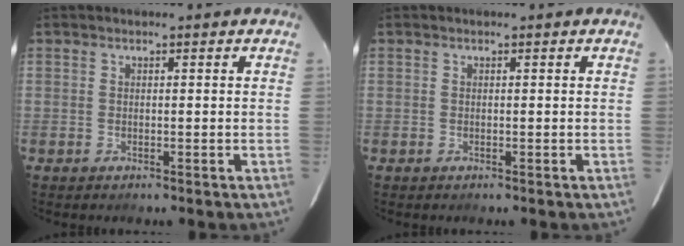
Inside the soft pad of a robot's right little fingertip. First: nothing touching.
{"total": 0.0}